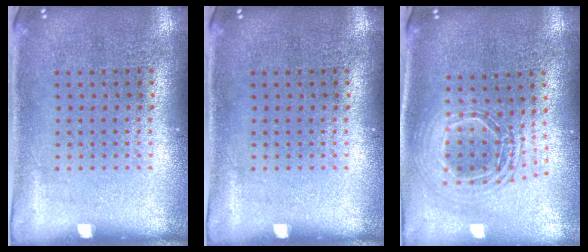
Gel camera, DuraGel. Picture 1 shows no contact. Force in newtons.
{"total": 0.0}
{"total": 1.9, "press": 1.5, "slide": 1.2}